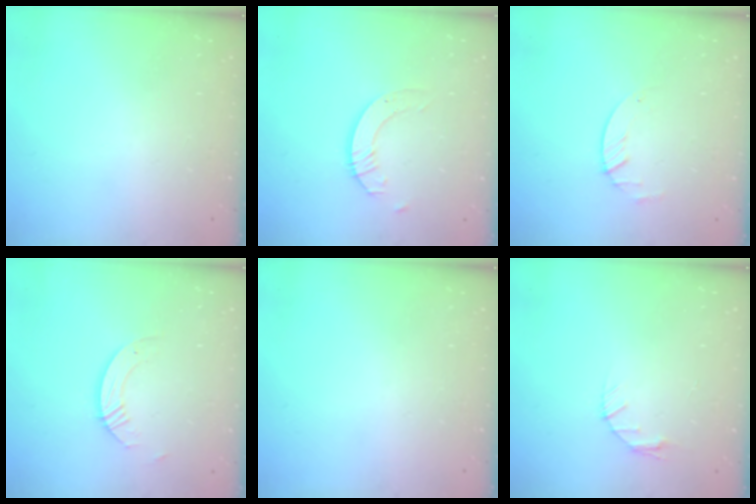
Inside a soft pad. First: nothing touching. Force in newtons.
{"total": 3.4, "press": 3.4, "slide": 0.0}
{"total": 1.8, "press": 1.8, "slide": 0.2}
{"total": 3.7, "press": 3.7, "slide": 0.3}
{"total": 0.0}
{"total": 3.7, "press": 3.7, "slide": 0.5}